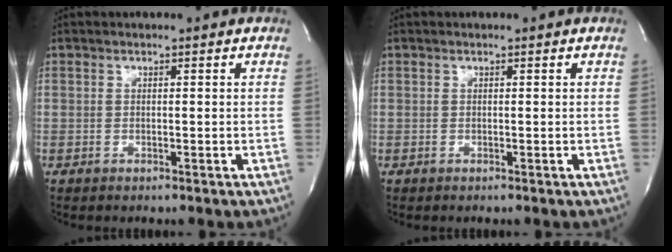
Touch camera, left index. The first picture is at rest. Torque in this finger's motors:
{"motor_torque": [-0.03, 0.03, 0.00, 0.00]}